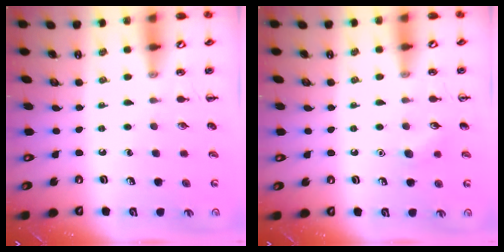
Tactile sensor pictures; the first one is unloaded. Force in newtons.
{"total": 6.4, "press": 6.2, "slide": 1.7}